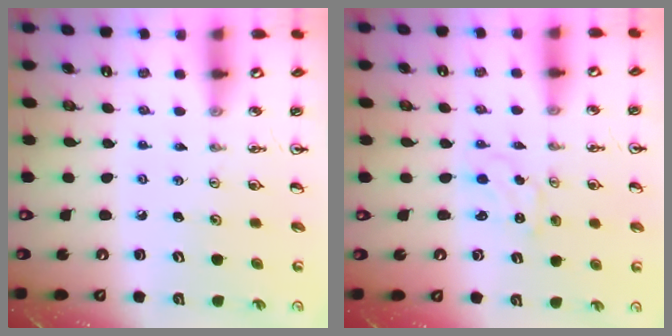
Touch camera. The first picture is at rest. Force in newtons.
{"total": 0.8, "press": 0.8, "slide": 0.3}